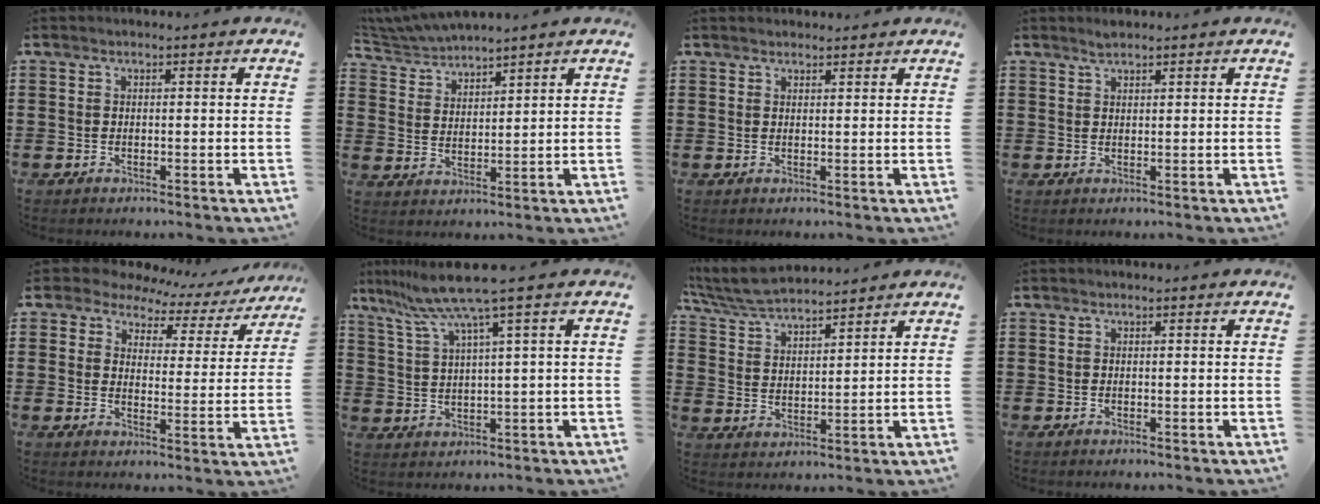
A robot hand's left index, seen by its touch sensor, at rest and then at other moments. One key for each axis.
{"total": 4.9, "fx": 4.9, "fy": 0.1, "fz": 0.5, "tx": -0.029, "ty": -0.016, "tz": 0.090}
{"total": 1.1, "fx": 1.0, "fy": 0.2, "fz": 0.0, "tx": -0.003, "ty": 0.000, "tz": 0.021}
{"total": 1.4, "fx": 1.2, "fy": 0.2, "fz": 0.5, "tx": -0.012, "ty": 0.000, "tz": 0.024}
{"total": 4.8, "fx": 3.9, "fy": 2.5, "fz": 1.2, "tx": -0.042, "ty": -0.018, "tz": 0.063}
{"total": 8.2, "fx": 5.6, "fy": -1.4, "fz": 5.9, "tx": -0.141, "ty": -0.040, "tz": 0.089}
{"total": 6.4, "fx": 6.0, "fy": 0.7, "fz": 2.1, "tx": -0.064, "ty": -0.021, "tz": 0.109}
{"total": 0.0}